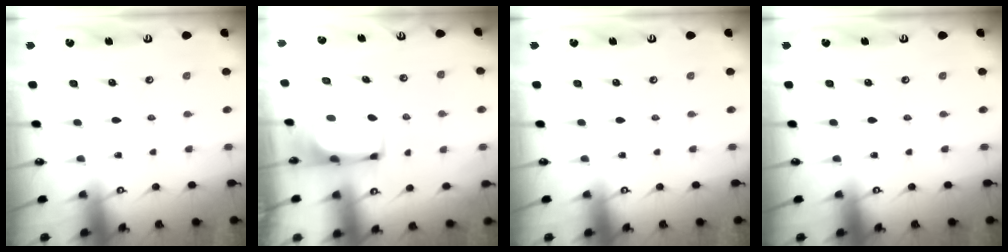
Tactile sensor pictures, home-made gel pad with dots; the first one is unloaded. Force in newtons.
{"total": 1.6, "press": 1.5, "slide": 0.3}
{"total": 0.0}
{"total": 0.0}